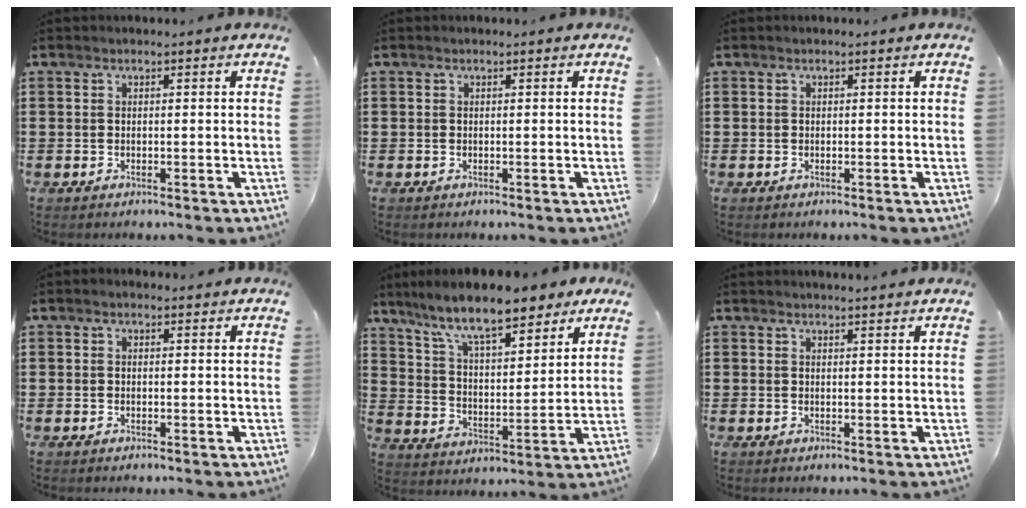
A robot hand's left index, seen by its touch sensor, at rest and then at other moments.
{"total": 0.0}
{"total": 0.0}
{"total": 0.6, "force": [0.2, 0.4, 0.4], "torque": [-0.009, 0.004, 0.004]}
{"total": 10.7, "force": [8.8, 2.1, 5.8], "torque": [-0.145, -0.034, 0.152]}
{"total": 1.4, "force": [1.4, -0.1, 0.2], "torque": [-0.007, -0.001, 0.027]}